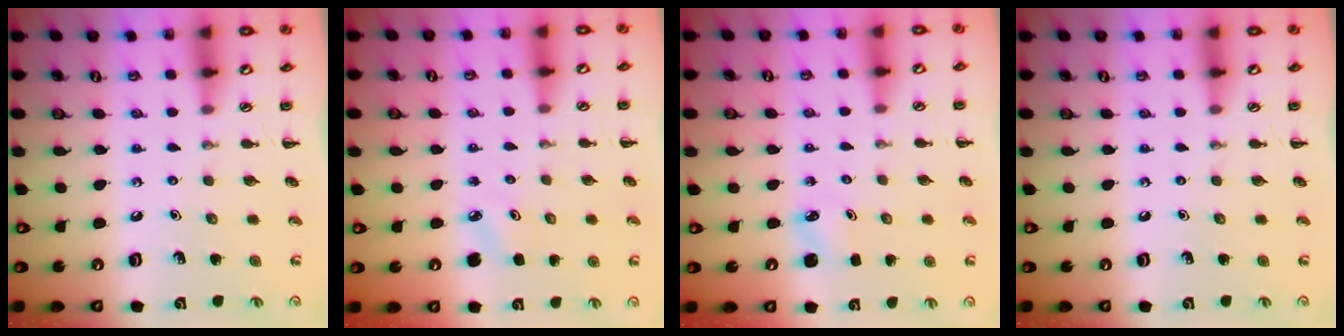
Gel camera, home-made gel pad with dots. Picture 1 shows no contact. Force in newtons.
{"total": 2.7, "press": 2.5, "slide": 0.8}
{"total": 2.5, "press": 2.4, "slide": 0.8}
{"total": 0.0}